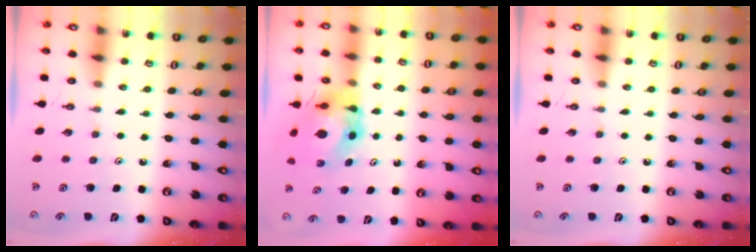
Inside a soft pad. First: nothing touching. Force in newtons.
{"total": 8.1, "press": 8.1, "slide": 0.9}
{"total": 0.0}